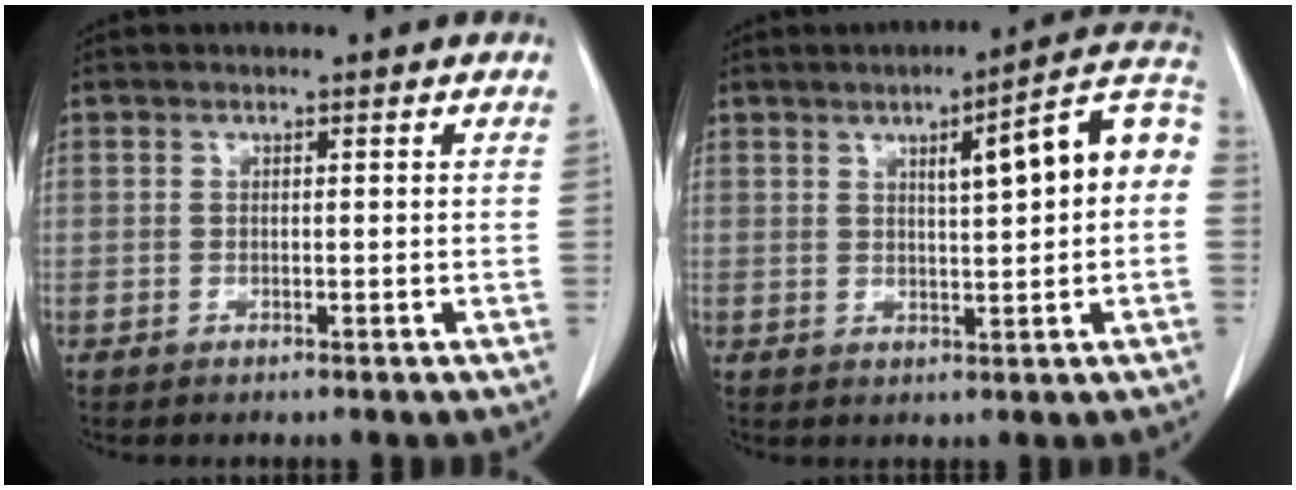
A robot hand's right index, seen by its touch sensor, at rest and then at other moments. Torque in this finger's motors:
{"motor_torque": [0.68, 0.04, 0.31, 0.05]}